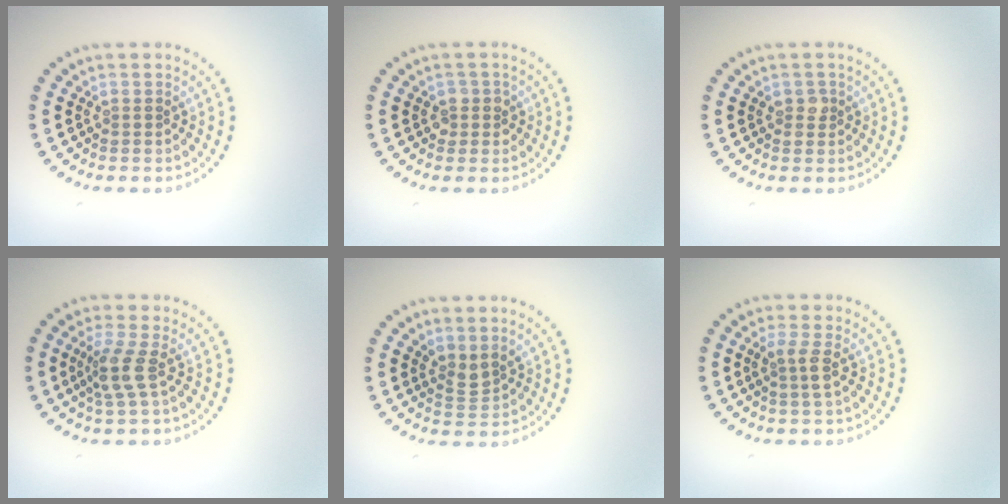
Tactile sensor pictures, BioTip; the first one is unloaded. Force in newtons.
{"total": 1.4, "press": 1.3, "slide": 0.5}
{"total": 1.1, "press": 1.1, "slide": 0.2}
{"total": 2.5, "press": 1.9, "slide": 1.7}
{"total": 1.9, "press": 1.4, "slide": 1.2}
{"total": 1.8, "press": 1.5, "slide": 1.0}